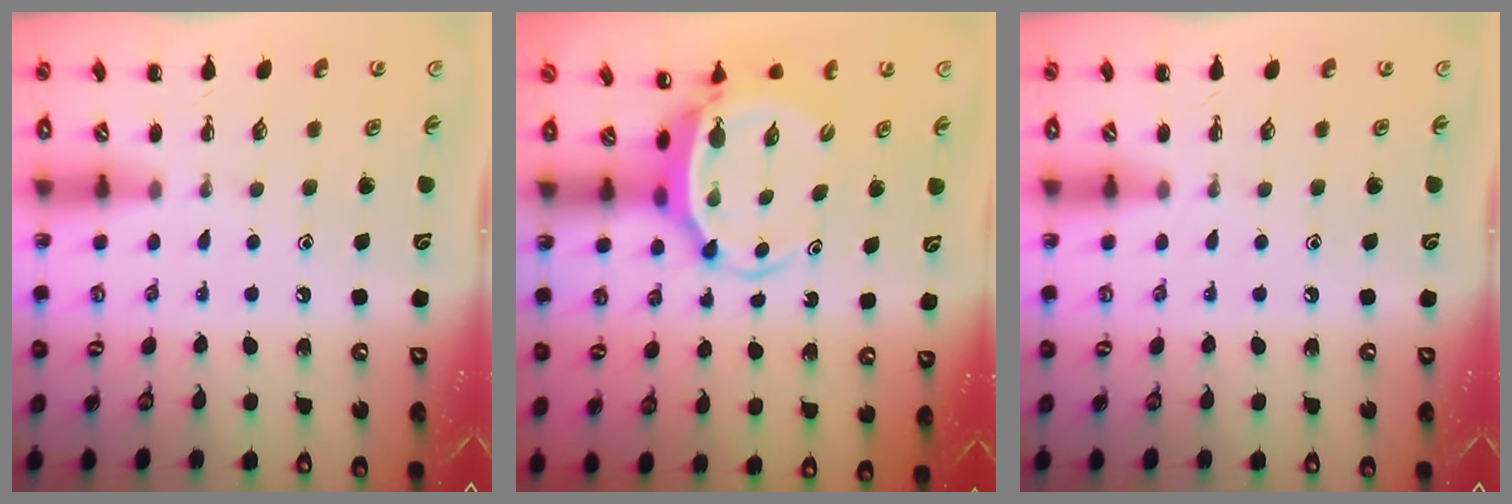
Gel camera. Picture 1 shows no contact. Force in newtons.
{"total": 5.1, "press": 5.0, "slide": 1.0}
{"total": 0.0}